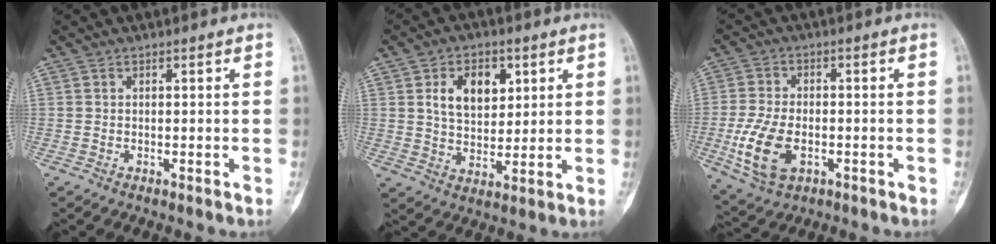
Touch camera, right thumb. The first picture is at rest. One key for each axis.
{"total": 9.8, "fx": 3.4, "fy": 6.5, "fz": 6.5, "tx": -0.076, "ty": -0.013, "tz": 0.062}
{"total": 10.4, "fx": -2.8, "fy": 6.2, "fz": 7.8, "tx": -0.163, "ty": -0.001, "tz": -0.046}